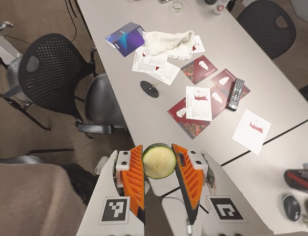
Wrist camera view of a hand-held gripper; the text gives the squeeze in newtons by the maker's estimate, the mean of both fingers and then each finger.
{"total": 10.7, "left": 10.4, "right": 10.9}